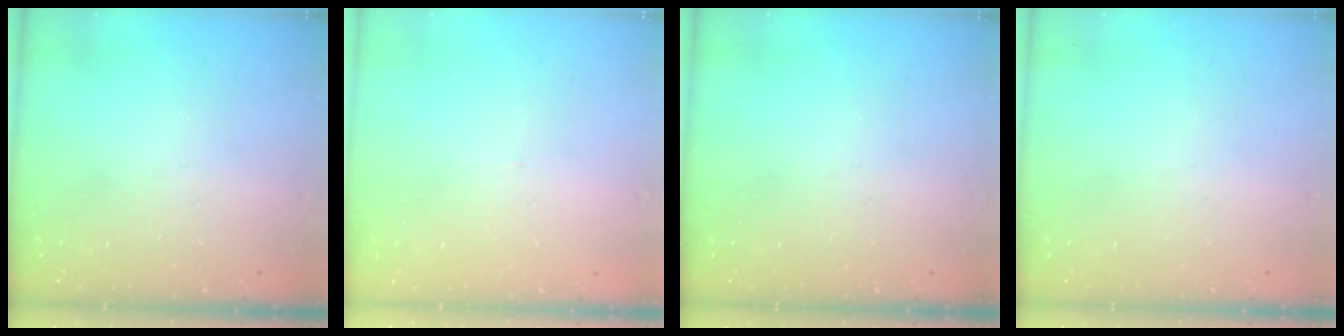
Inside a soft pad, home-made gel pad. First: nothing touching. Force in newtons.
{"total": 1.5, "press": 1.5, "slide": 0.1}
{"total": 0.0}
{"total": 0.0}